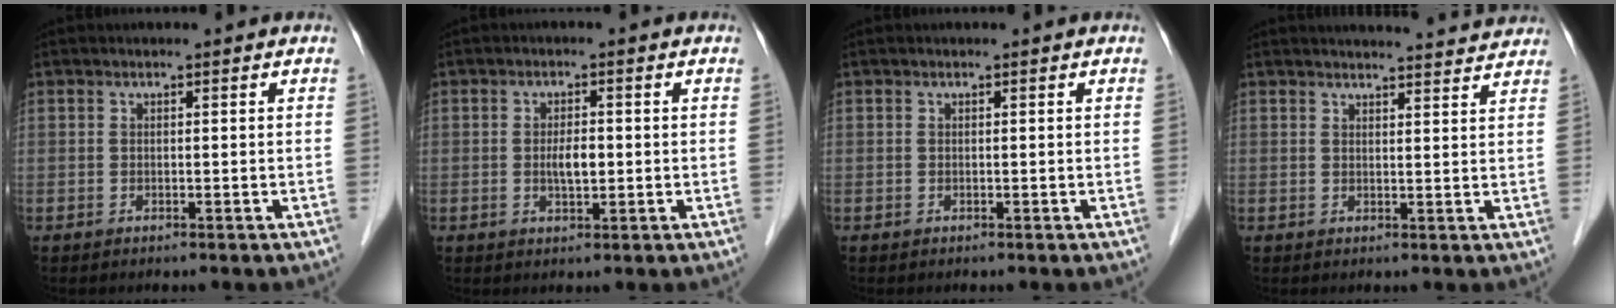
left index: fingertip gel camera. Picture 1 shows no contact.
{"total": 3.0, "force": [-0.4, 1.1, 2.7], "torque": [-0.054, -0.003, -0.005]}
{"total": 0.0}
{"total": 10.9, "force": [10.6, 0.8, 2.4], "torque": [-0.021, 0.007, 0.113]}